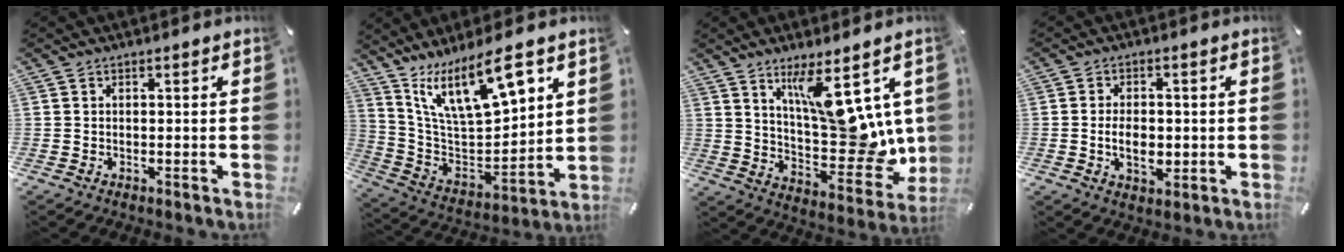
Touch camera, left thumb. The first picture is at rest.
{"total": 18.2, "force": [11.9, 7.2, 11.8], "torque": [-0.210, -0.067, 0.207]}
{"total": 16.3, "force": [6.8, 6.8, 13.2], "torque": [-0.187, -0.066, 0.126]}
{"total": 6.2, "force": [-0.8, 4.0, 4.7], "torque": [-0.079, -0.004, -0.018]}